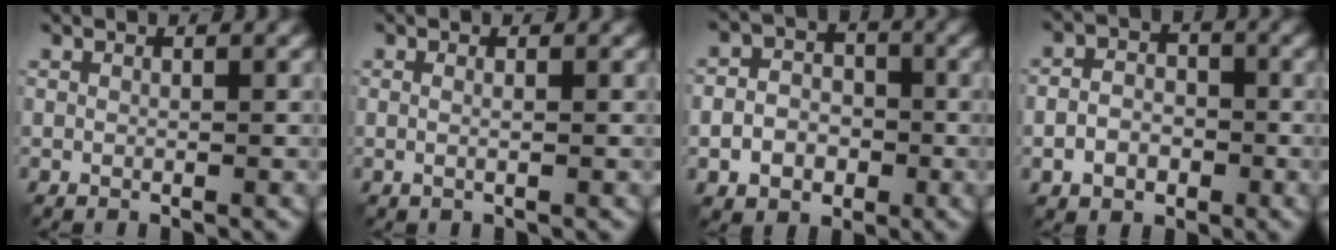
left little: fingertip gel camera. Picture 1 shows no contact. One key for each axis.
{"total": 0.9, "fx": 0.2, "fy": 0.4, "fz": 0.8, "tx": -0.008, "ty": -0.010, "tz": -0.002}
{"total": 4.7, "fx": -1.5, "fy": 4.0, "fz": 2.1, "tx": -0.016, "ty": 0.002, "tz": -0.044}
{"total": 3.2, "fx": -1.3, "fy": 2.5, "fz": 1.6, "tx": -0.018, "ty": 0.002, "tz": -0.030}